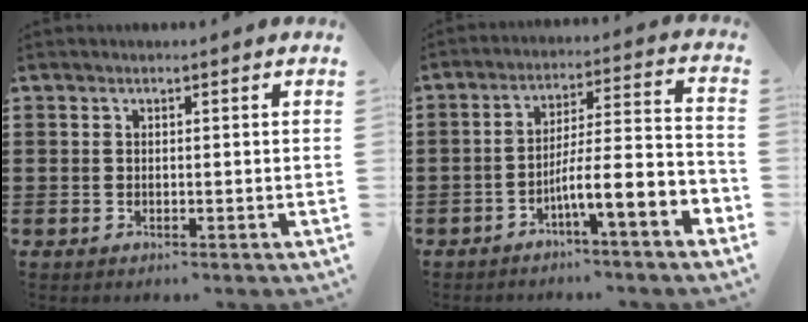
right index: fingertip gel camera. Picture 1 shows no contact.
{"total": 7.5, "force": [-4.5, 0.3, 6.0], "torque": [-0.106, -0.020, -0.090]}